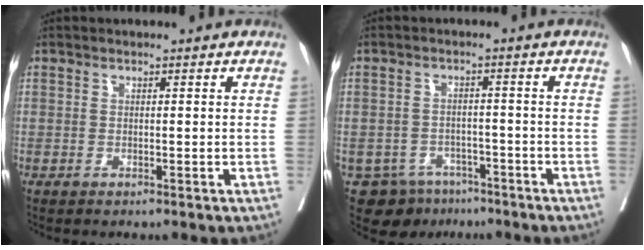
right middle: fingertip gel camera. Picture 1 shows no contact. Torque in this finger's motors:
{"motor_torque": [0.29, -0.30, 0.03, 0.00]}